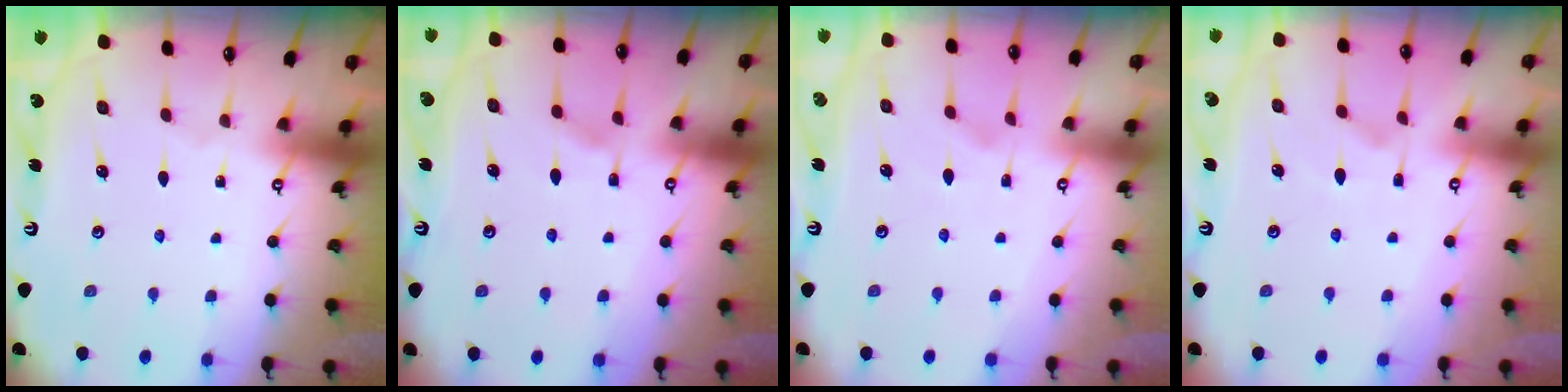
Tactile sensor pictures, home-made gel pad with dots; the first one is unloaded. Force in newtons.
{"total": 5.4, "press": 5.4, "slide": 0.6}
{"total": 3.7, "press": 3.5, "slide": 1.1}
{"total": 5.1, "press": 4.9, "slide": 1.3}